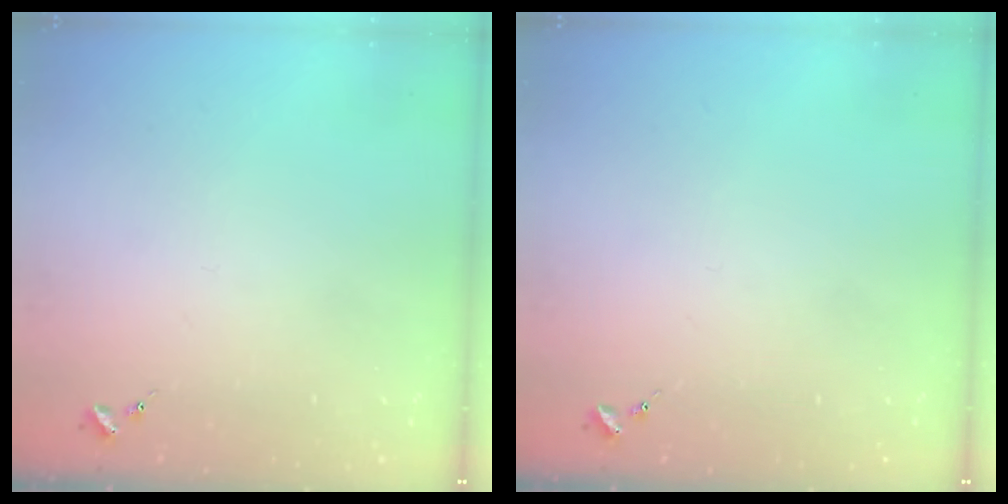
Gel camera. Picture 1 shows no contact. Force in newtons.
{"total": 0.0}